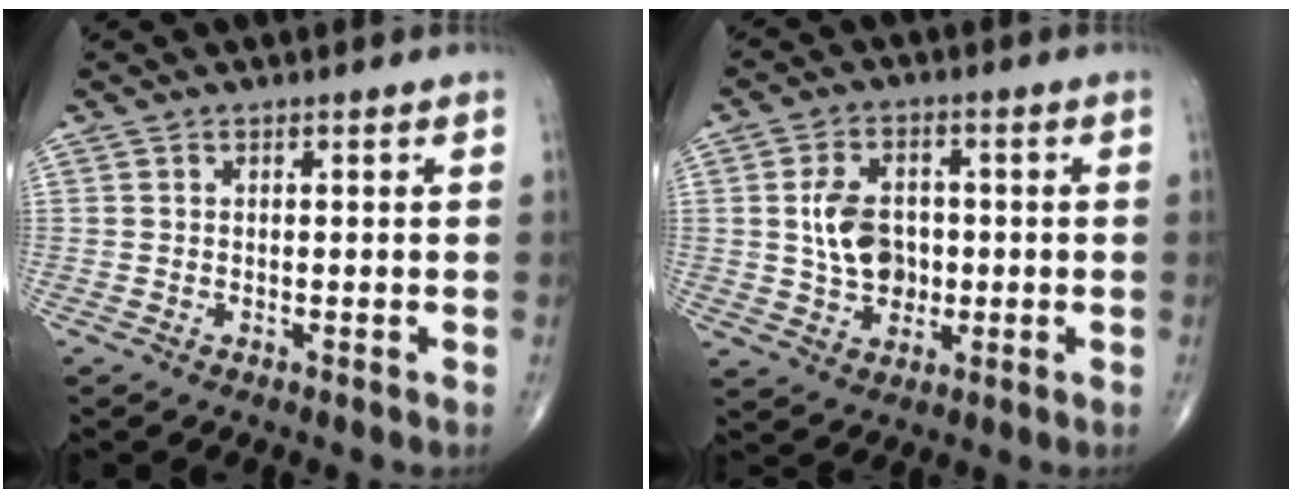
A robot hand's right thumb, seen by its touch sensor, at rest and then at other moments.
{"total": 8.9, "force": [0.2, 6.5, 6.0], "torque": [-0.085, 0.006, 0.006]}